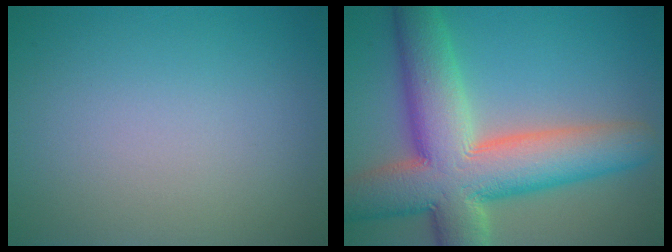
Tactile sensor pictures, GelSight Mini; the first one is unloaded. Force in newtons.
{"total": 12.7, "press": 12.6, "slide": 1.0}